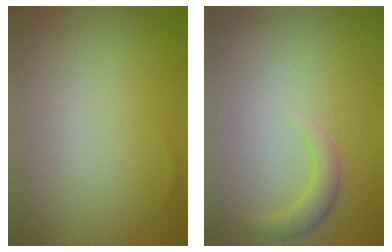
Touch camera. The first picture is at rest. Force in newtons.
{"total": 1.9, "press": 1.9, "slide": 0.2}